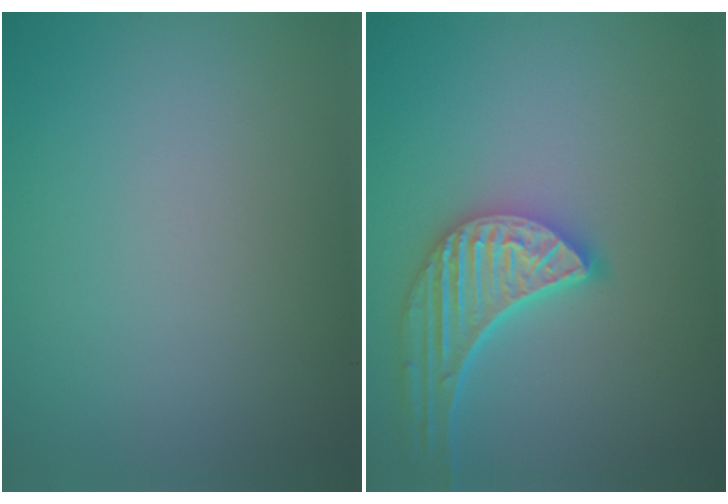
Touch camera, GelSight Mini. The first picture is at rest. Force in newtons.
{"total": 5.1, "press": 4.2, "slide": 2.9}